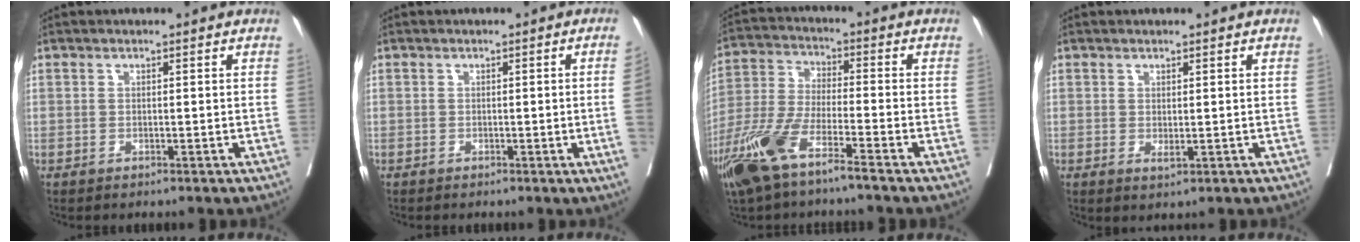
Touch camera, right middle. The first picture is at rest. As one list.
[{"total": 2.5, "force": [-0.3, -1.0, 2.3], "torque": [-0.029, -0.004, -0.001]}, {"total": 10.9, "force": [-6.9, 1.5, 8.2], "torque": [-0.185, -0.021, -0.141]}, {"total": 1.1, "force": [0.0, 0.4, 1.1], "torque": [-0.020, -0.006, 0.005]}]